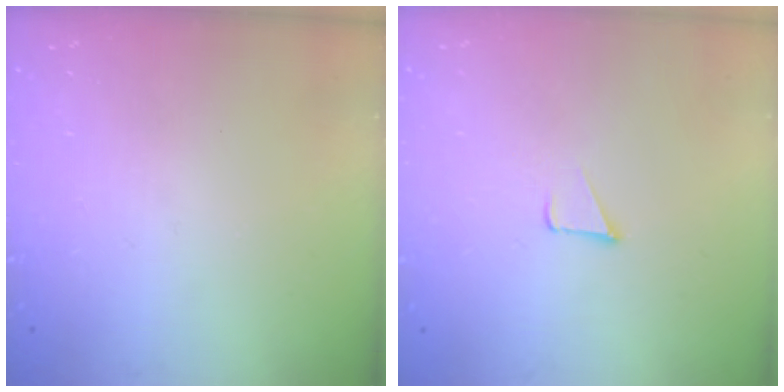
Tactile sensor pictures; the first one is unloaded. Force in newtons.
{"total": 1.5, "press": 1.5, "slide": 0.1}